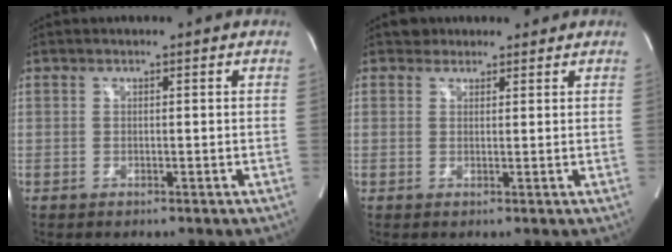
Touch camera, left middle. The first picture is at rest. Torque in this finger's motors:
{"motor_torque": [-0.05, 0.06, -0.10, -0.01]}